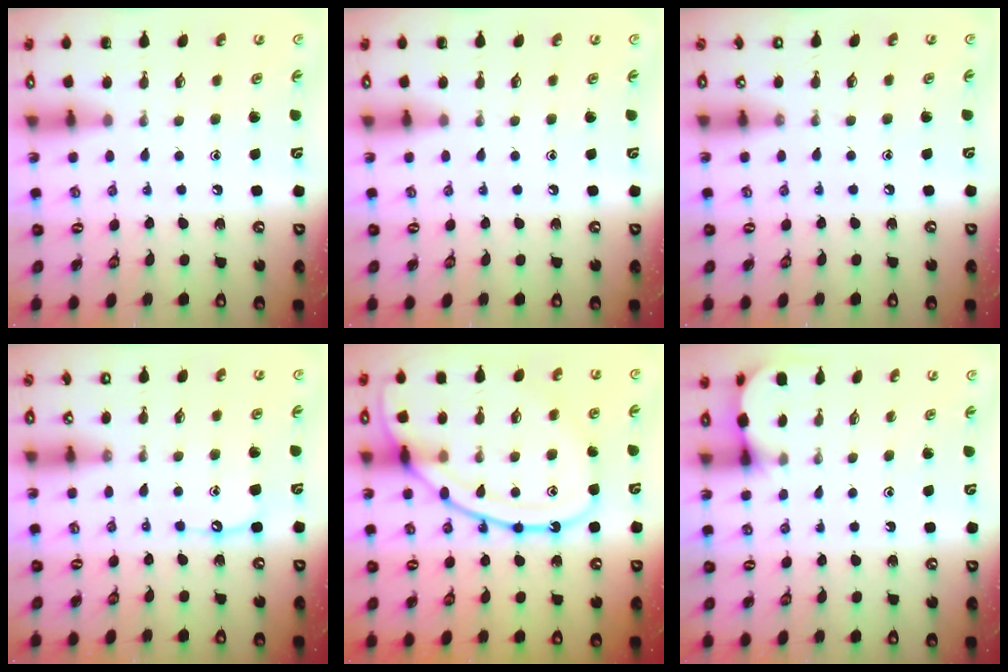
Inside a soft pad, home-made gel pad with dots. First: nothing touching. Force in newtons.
{"total": 0.0}
{"total": 3.3, "press": 3.3, "slide": 0.4}
{"total": 5.9, "press": 5.9, "slide": 0.6}
{"total": 19.3, "press": 19.2, "slide": 1.6}
{"total": 1.3, "press": 1.3, "slide": 0.1}